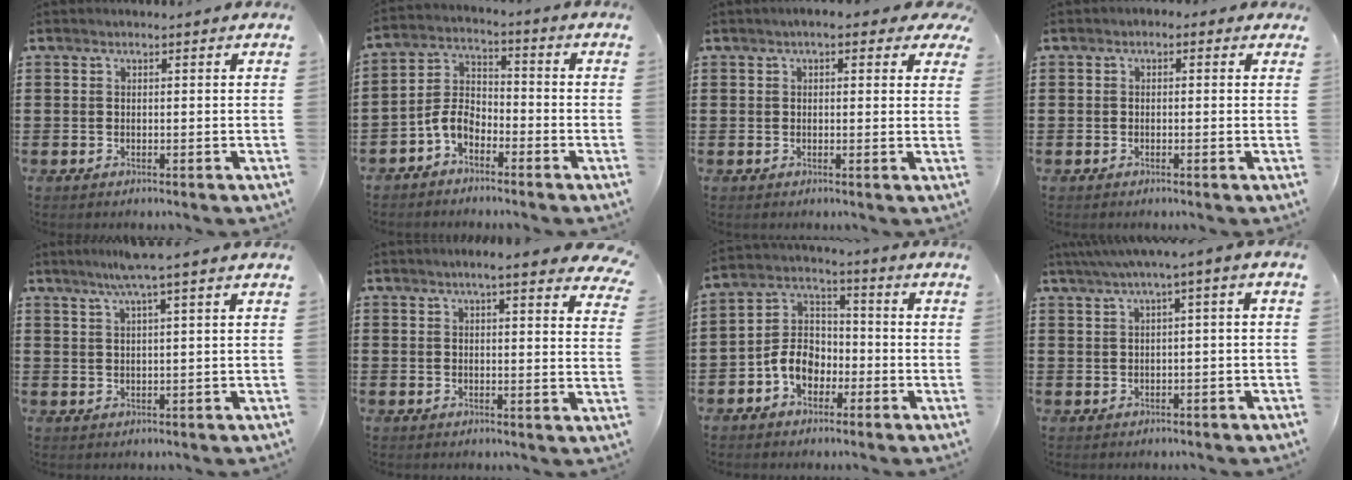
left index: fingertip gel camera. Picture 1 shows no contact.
{"total": 5.5, "force": [-3.8, 2.9, 2.8], "torque": [-0.079, 0.005, -0.084]}
{"total": 2.4, "force": [1.6, 1.0, 1.4], "torque": [-0.026, 0.003, 0.026]}
{"total": 0.9, "force": [-0.5, 0.7, 0.3], "torque": [-0.008, 0.005, -0.012]}
{"total": 4.3, "force": [2.6, -0.6, 3.3], "torque": [-0.070, 0.003, 0.043]}
{"total": 4.7, "force": [3.8, 0.1, 2.7], "torque": [-0.048, -0.012, 0.064]}
{"total": 6.9, "force": [-3.2, 5.1, 3.4], "torque": [-0.094, 0.010, -0.068]}
{"total": 2.6, "force": [-0.3, 0.0, 2.6], "torque": [-0.046, -0.003, -0.008]}